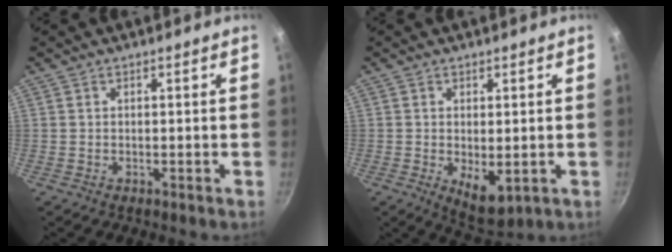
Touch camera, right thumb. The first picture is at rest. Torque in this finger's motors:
{"motor_torque": [-0.27, 0.40, 0.36, 0.45, 0.10]}